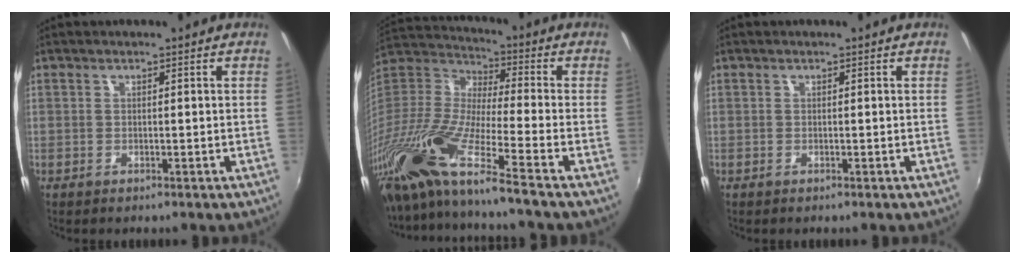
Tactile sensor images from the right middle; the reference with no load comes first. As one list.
[{"total": 19.9, "force": [-14.9, -0.4, 13.1], "torque": [-0.244, -0.047, -0.297]}, {"total": 0.0}]